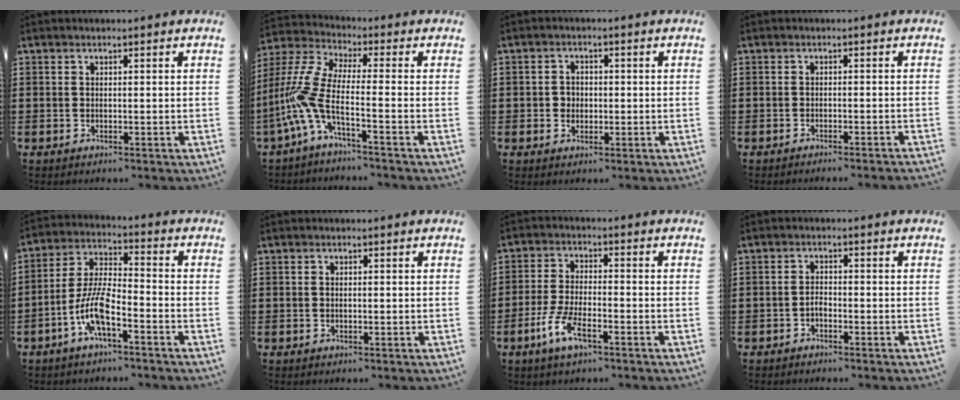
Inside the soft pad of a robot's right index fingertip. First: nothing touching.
{"total": 7.0, "force": [-2.5, 2.2, 6.2], "torque": [-0.184, -0.026, -0.063]}
{"total": 1.9, "force": [-0.3, 1.8, 0.4], "torque": [-0.014, 0.008, -0.008]}
{"total": 1.2, "force": [-1.1, -0.3, 0.3], "torque": [-0.006, 0.002, -0.022]}
{"total": 8.4, "force": [-4.3, 2.3, 6.9], "torque": [-0.168, -0.009, -0.086]}
{"total": 0.5, "force": [0.0, 0.1, 0.5], "torque": [-0.013, -0.004, 0.000]}
{"total": 5.9, "force": [-3.3, 1.5, 4.8], "torque": [-0.111, -0.010, -0.065]}
{"total": 1.4, "force": [-1.0, 0.7, 0.8], "torque": [-0.020, -0.001, -0.018]}